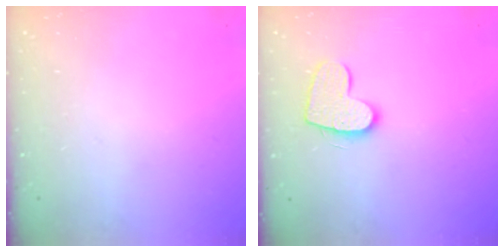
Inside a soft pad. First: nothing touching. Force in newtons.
{"total": 11.1, "press": 11.1, "slide": 0.6}